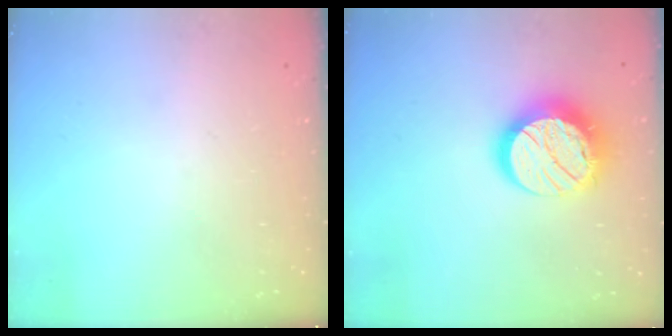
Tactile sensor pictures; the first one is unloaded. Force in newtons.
{"total": 15.7, "press": 15.7, "slide": 0.9}